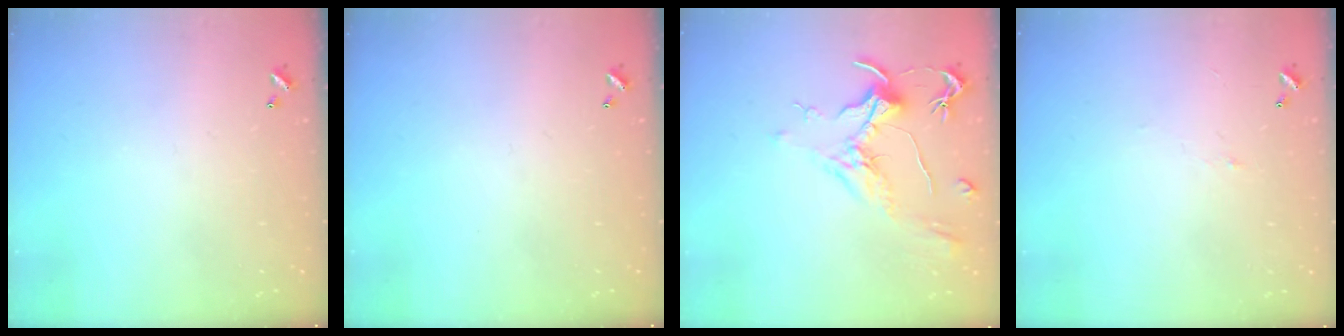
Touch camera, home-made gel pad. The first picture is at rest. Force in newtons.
{"total": 0.0}
{"total": 2.1, "press": 2.0, "slide": 0.8}
{"total": 0.8, "press": 0.6, "slide": 0.6}